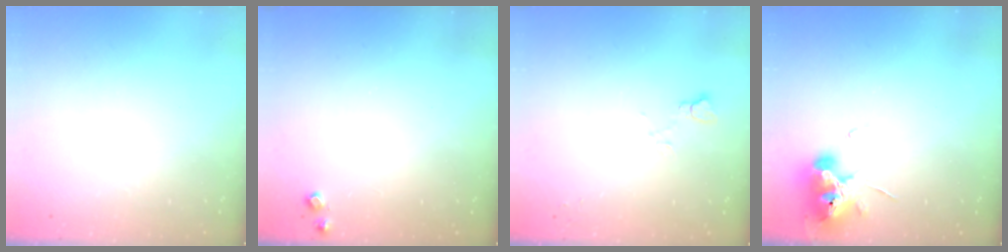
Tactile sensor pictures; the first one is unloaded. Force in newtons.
{"total": 5.7, "press": 5.7, "slide": 0.8}
{"total": 4.7, "press": 4.7, "slide": 0.7}
{"total": 12.5, "press": 12.4, "slide": 2.0}